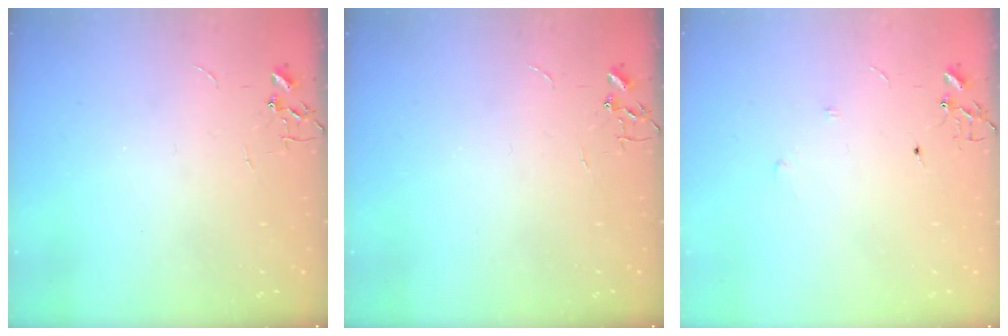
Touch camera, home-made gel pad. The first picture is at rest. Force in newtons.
{"total": 0.0}
{"total": 5.7, "press": 5.7, "slide": 0.5}